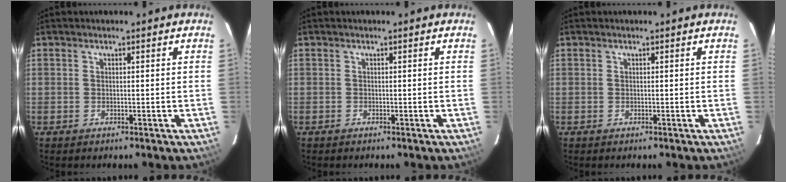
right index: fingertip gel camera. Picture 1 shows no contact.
{"total": 0.0}
{"total": 0.0}